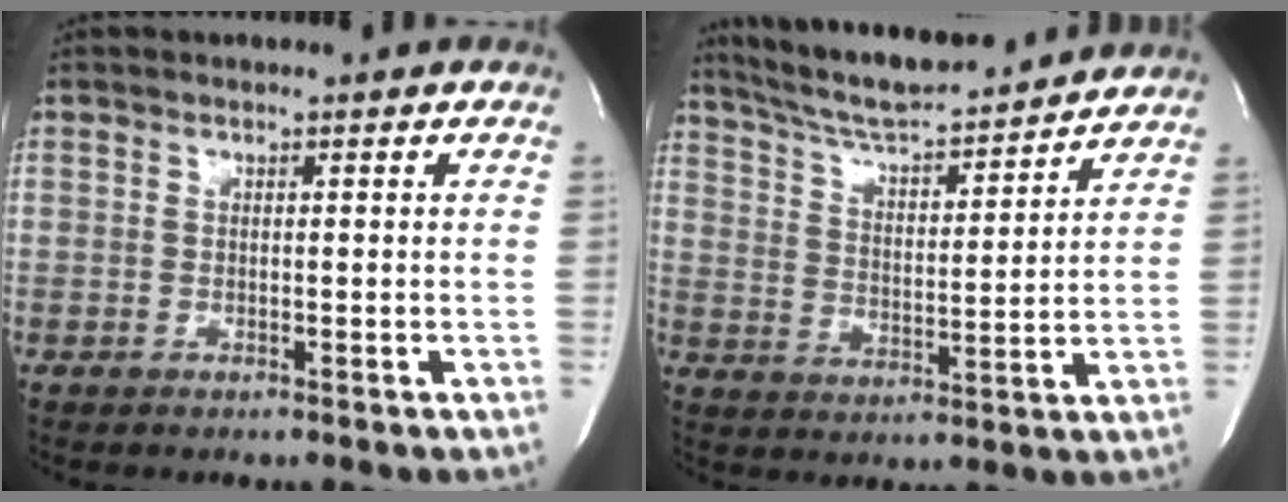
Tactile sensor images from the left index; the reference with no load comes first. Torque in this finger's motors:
{"motor_torque": [-0.06, -0.02, 0.38, 0.11]}